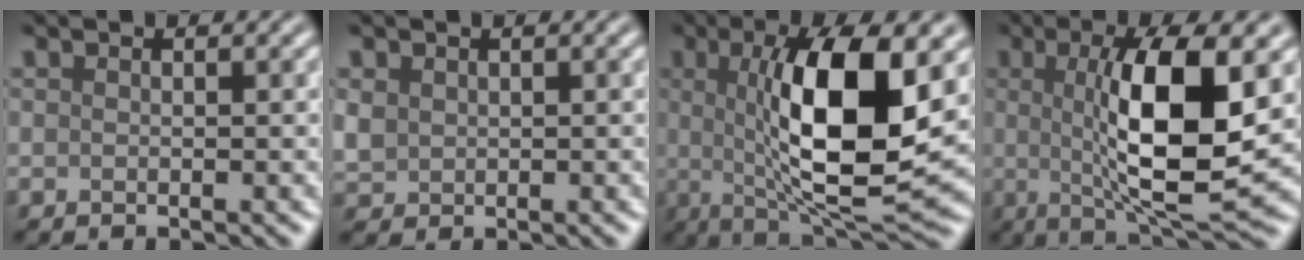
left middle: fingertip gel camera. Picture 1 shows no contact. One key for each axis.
{"total": 1.5, "fx": 0.6, "fy": 1.4, "fz": 0.4, "tx": -0.013, "ty": 0.000, "tz": 0.015}
{"total": 11.9, "fx": 1.2, "fy": 3.6, "fz": 11.3, "tx": -0.174, "ty": -0.005, "tz": 0.025}
{"total": 10.3, "fx": 0.8, "fy": 2.8, "fz": 9.9, "tx": -0.155, "ty": -0.009, "tz": 0.019}